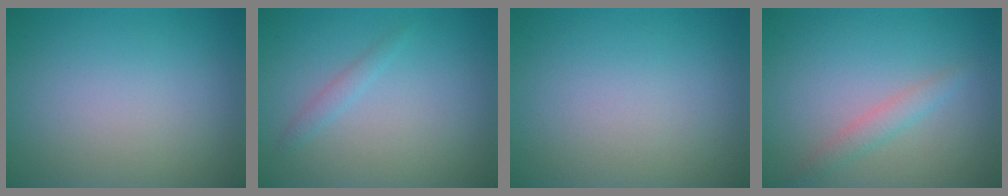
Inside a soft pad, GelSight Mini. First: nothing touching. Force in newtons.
{"total": 1.0, "press": 1.0, "slide": 0.0}
{"total": 0.0}
{"total": 1.6, "press": 1.6, "slide": 0.0}